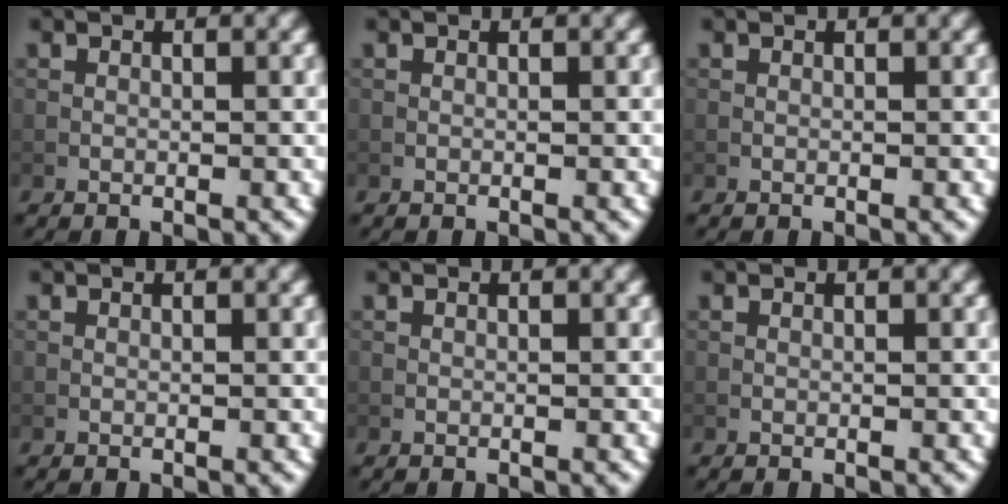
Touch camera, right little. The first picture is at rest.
{"total": 0.0}
{"total": 0.0}
{"total": 0.0}
{"total": 0.0}
{"total": 0.0}